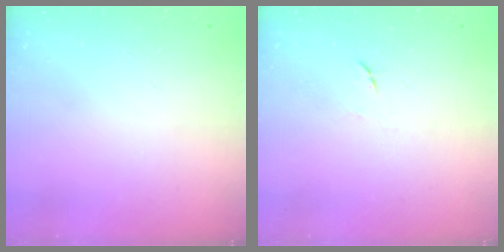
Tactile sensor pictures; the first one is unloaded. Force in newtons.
{"total": 4.3, "press": 4.2, "slide": 0.6}